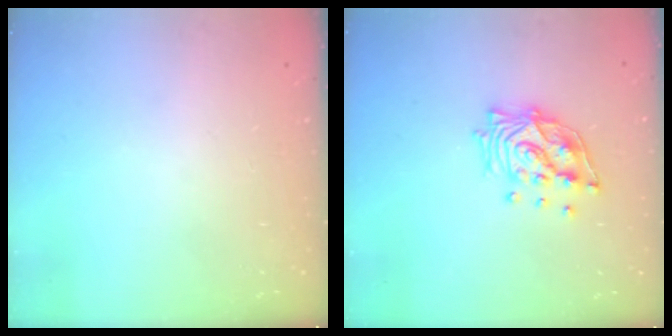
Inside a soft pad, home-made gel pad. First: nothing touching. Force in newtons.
{"total": 13.1, "press": 13.1, "slide": 1.1}